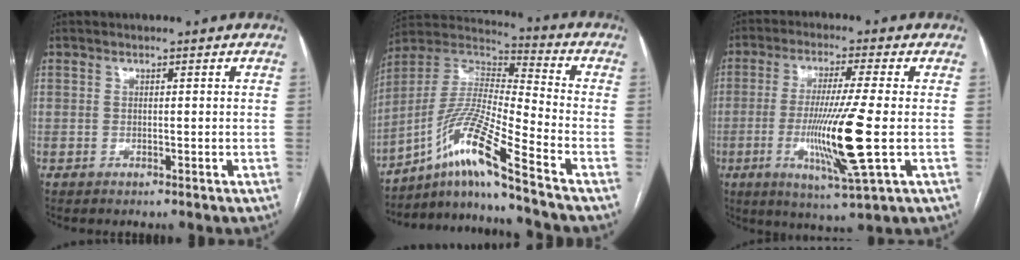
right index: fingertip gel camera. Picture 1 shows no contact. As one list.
[{"total": 14.0, "force": [-9.1, -1.4, 10.6], "torque": [-0.221, 0.003, -0.167]}, {"total": 12.6, "force": [-2.4, -0.8, 12.4], "torque": [-0.241, -0.026, -0.044]}]